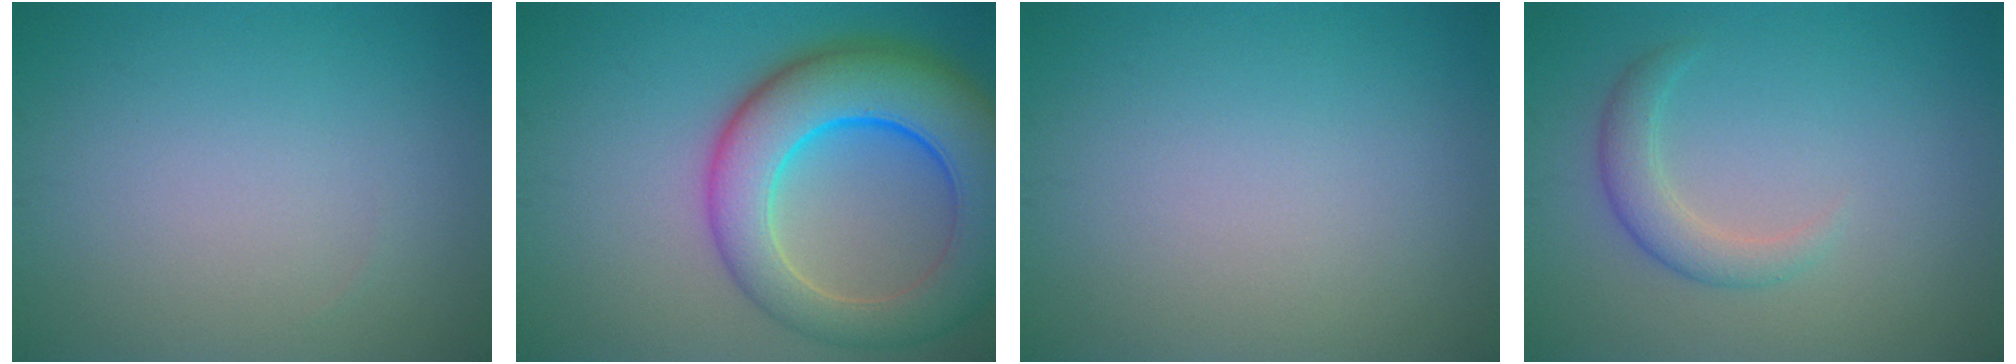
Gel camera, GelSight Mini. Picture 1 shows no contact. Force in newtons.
{"total": 10.9, "press": 10.9, "slide": 0.4}
{"total": 0.0}
{"total": 2.4, "press": 2.4, "slide": 0.1}